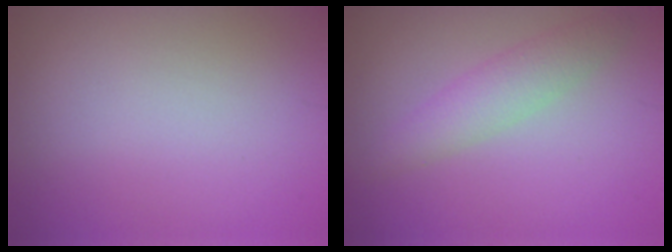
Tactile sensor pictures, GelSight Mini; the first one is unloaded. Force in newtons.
{"total": 2.8, "press": 2.8, "slide": 0.0}